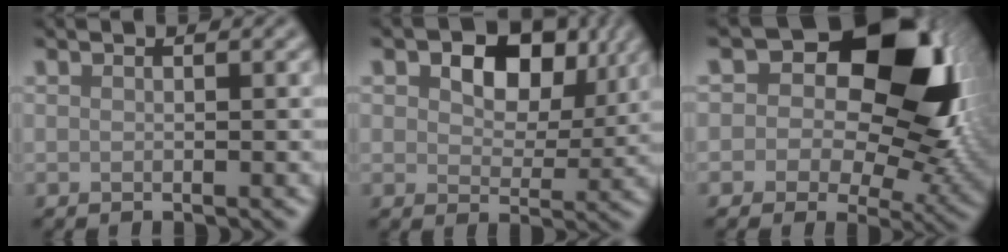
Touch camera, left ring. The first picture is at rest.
{"total": 7.2, "force": [2.9, 4.6, 4.8], "torque": [-0.082, -0.004, 0.037]}
{"total": 14.2, "force": [4.2, 9.0, 10.1], "torque": [-0.128, 0.009, 0.062]}